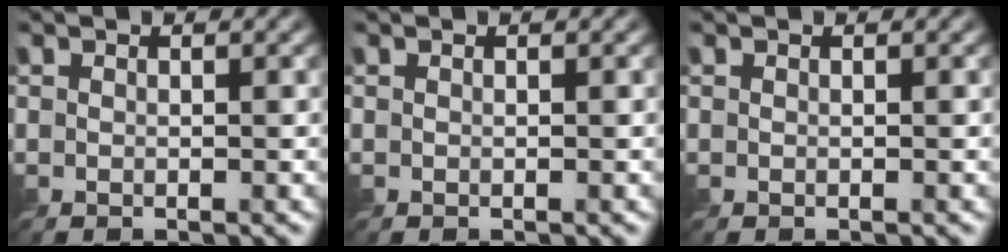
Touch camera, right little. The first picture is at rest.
{"total": 0.0}
{"total": 0.0}